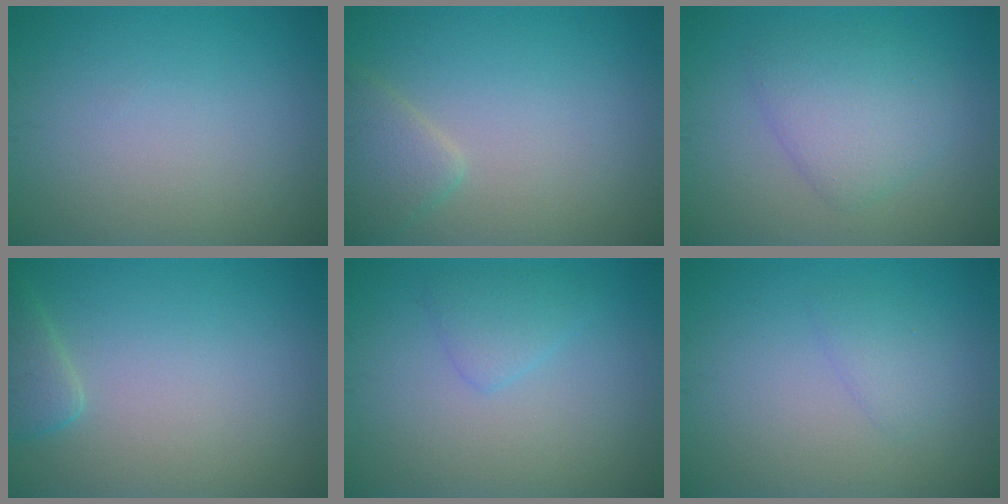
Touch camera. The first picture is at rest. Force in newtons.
{"total": 2.4, "press": 2.4, "slide": 0.2}
{"total": 3.9, "press": 3.9, "slide": 0.2}
{"total": 2.0, "press": 2.0, "slide": 0.2}
{"total": 1.8, "press": 1.8, "slide": 0.2}
{"total": 1.3, "press": 1.3, "slide": 0.1}